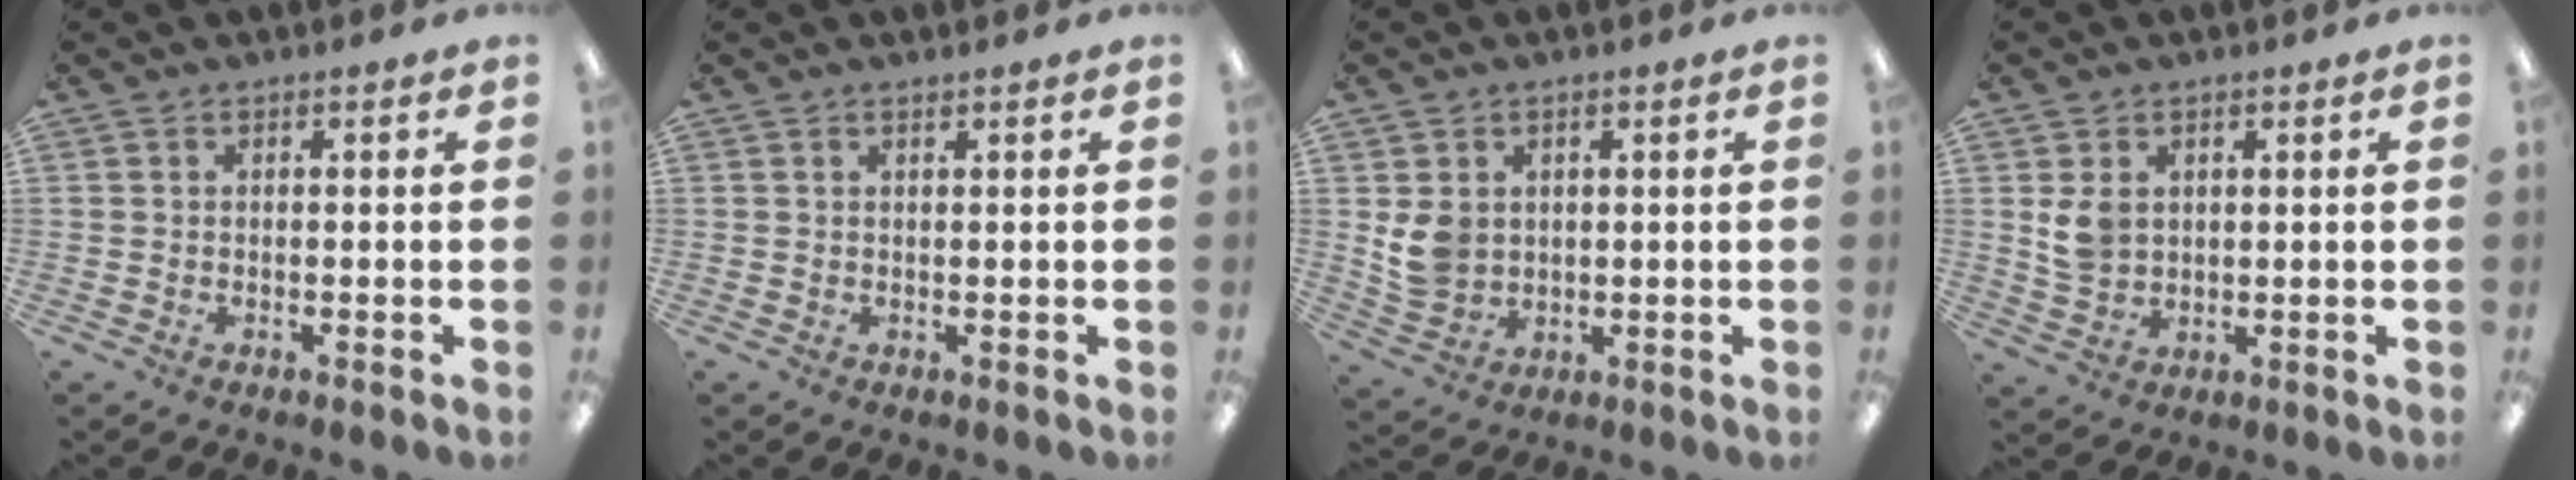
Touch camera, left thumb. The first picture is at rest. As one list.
[{"total": 0.7, "force": [0.7, 0.1, 0.2], "torque": [-0.006, 0.000, 0.012]}, {"total": 5.9, "force": [1.5, 5.0, 2.7], "torque": [-0.047, 0.001, 0.032]}, {"total": 5.4, "force": [1.9, 4.1, 3.1], "torque": [-0.063, 0.002, 0.035]}]